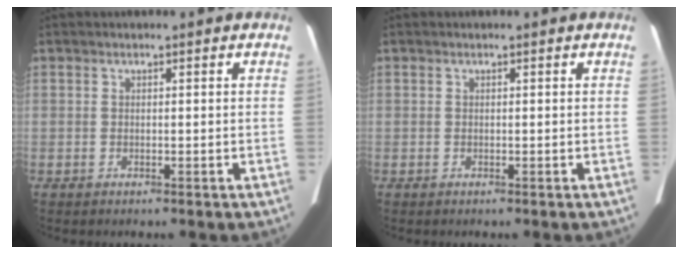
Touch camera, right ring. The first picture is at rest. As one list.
[{"total": 0.0}]